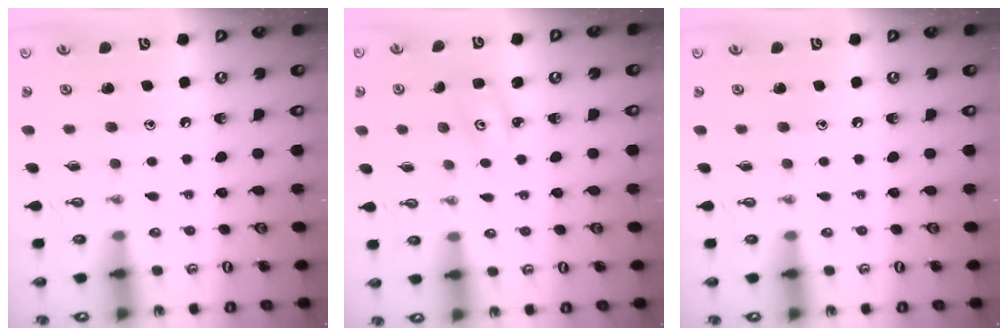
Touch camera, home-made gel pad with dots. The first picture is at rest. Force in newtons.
{"total": 4.0, "press": 3.9, "slide": 0.2}
{"total": 0.0}